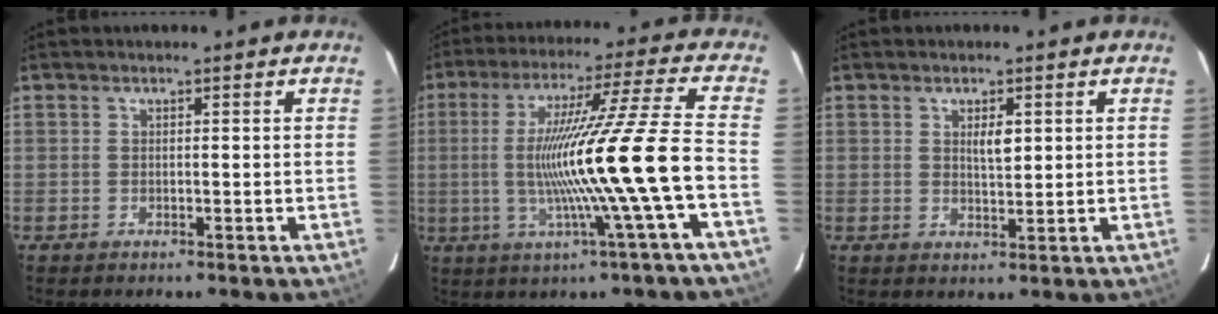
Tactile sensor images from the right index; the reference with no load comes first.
{"total": 16.7, "force": [-3.3, -2.6, 16.1], "torque": [-0.287, 0.002, -0.059]}
{"total": 2.7, "force": [0.9, 0.8, 2.4], "torque": [-0.041, -0.002, 0.017]}